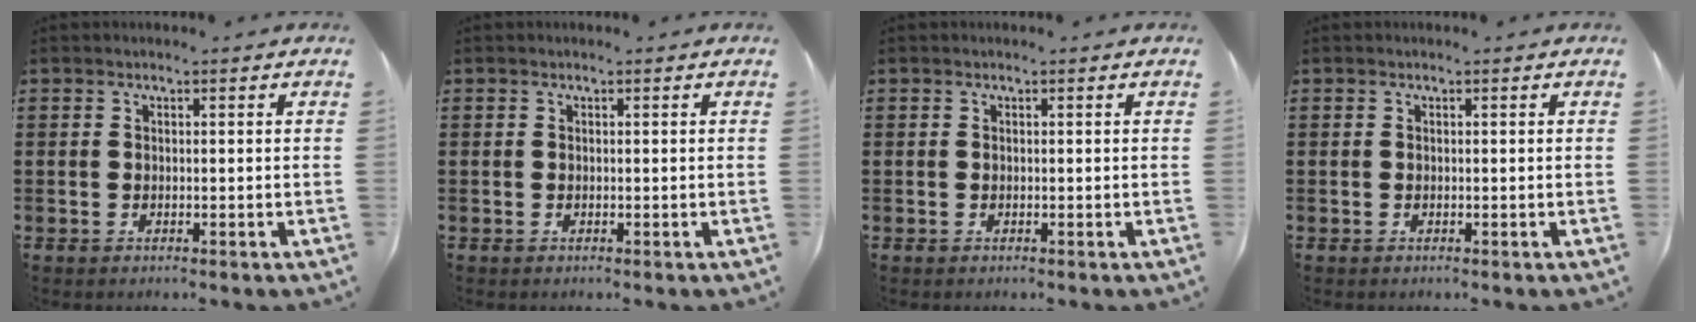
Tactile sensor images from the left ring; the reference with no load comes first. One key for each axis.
{"total": 0.0}
{"total": 0.0}
{"total": 0.0}